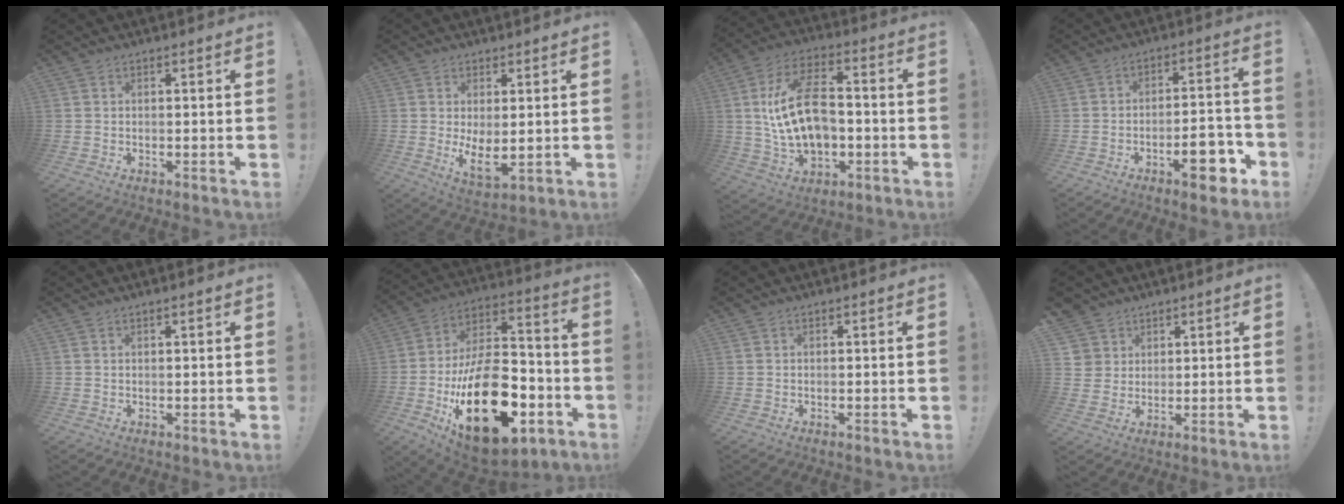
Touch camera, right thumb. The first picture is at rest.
{"total": 6.9, "force": [1.3, 3.0, 6.1], "torque": [-0.083, -0.032, 0.028]}
{"total": 18.9, "force": [0.1, 12.0, 14.6], "torque": [-0.254, 0.008, 0.004]}
{"total": 11.8, "force": [-6.2, 4.3, 9.0], "torque": [-0.096, 0.035, -0.098]}
{"total": 0.8, "force": [0.5, -0.2, 0.5], "torque": [-0.006, -0.001, 0.008]}
{"total": 30.7, "force": [-10.5, 17.0, 23.3], "torque": [-0.411, 0.063, -0.156]}
{"total": 0.0}
{"total": 5.5, "force": [3.0, 4.7, 0.4], "torque": [-0.009, -0.024, 0.059]}